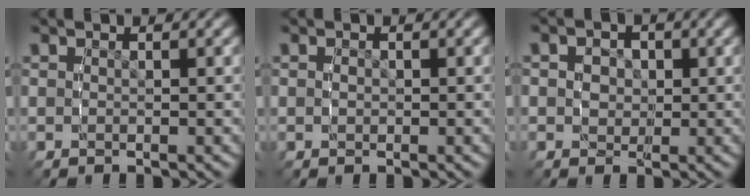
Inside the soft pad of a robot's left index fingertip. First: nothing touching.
{"total": 0.6, "force": [-0.4, 0.4, 0.1], "torque": [-0.005, -0.003, -0.006]}
{"total": 2.0, "force": [-1.1, 1.7, 0.3], "torque": [-0.011, -0.018, -0.014]}